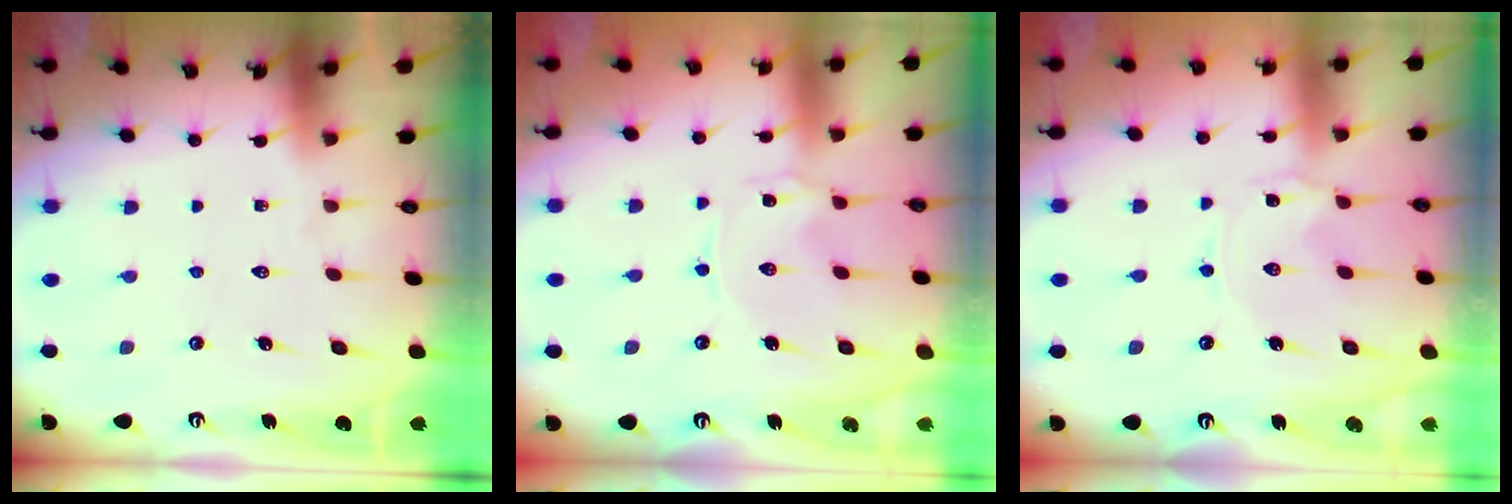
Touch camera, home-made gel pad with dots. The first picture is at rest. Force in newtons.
{"total": 0.0}
{"total": 0.0}